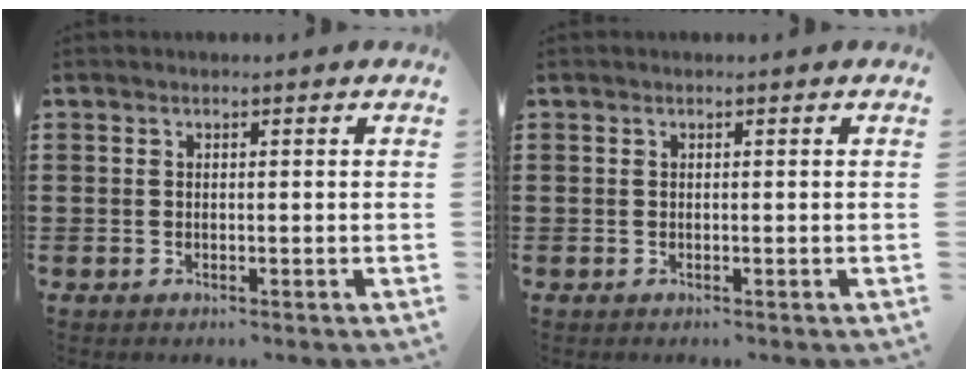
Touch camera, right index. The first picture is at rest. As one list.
[{"total": 0.0}]